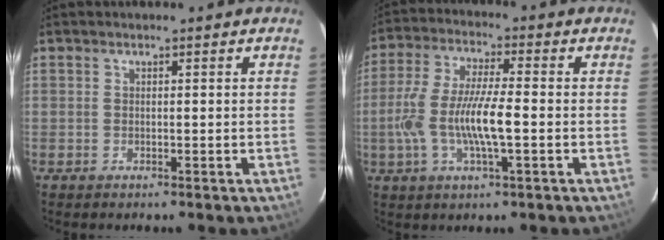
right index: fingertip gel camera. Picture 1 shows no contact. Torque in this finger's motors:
{"motor_torque": [0.40, -0.09, 0.84, 0.17]}